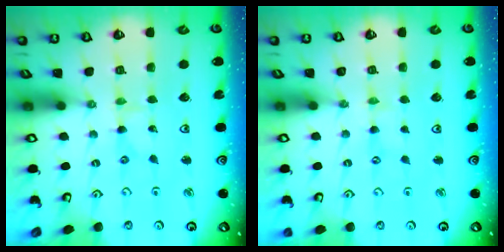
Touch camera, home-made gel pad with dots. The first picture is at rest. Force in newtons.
{"total": 0.0}